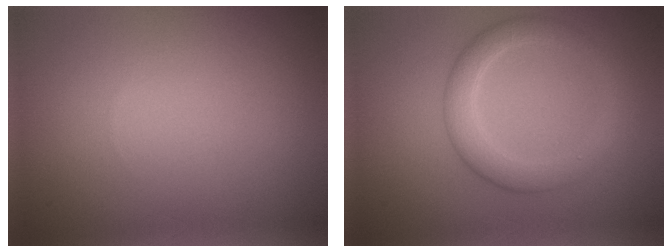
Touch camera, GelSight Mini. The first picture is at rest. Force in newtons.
{"total": 3.6, "press": 3.5, "slide": 0.2}